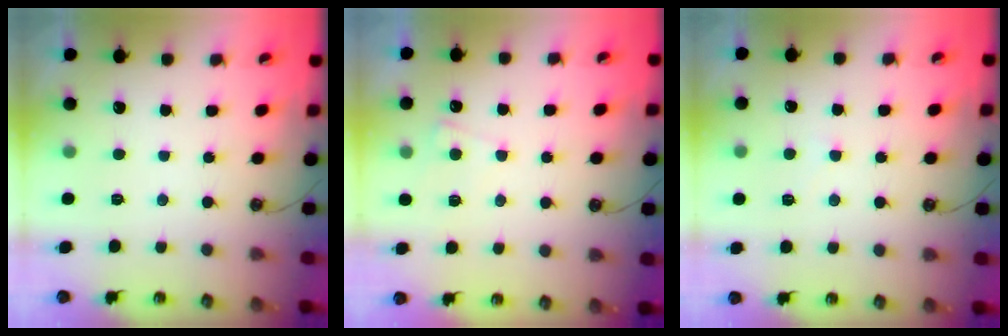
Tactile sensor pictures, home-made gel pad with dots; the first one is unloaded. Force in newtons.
{"total": 5.2, "press": 5.2, "slide": 0.5}
{"total": 5.4, "press": 5.4, "slide": 0.5}